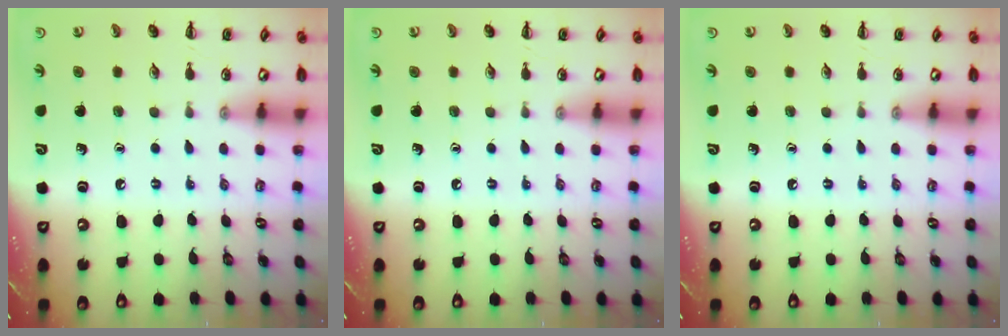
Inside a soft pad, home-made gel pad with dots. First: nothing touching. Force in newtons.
{"total": 0.0}
{"total": 0.0}